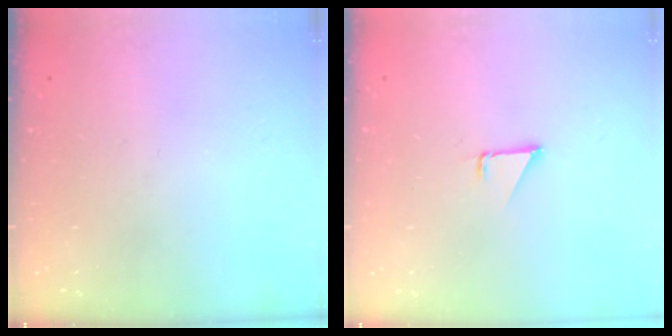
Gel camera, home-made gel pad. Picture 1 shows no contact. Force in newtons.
{"total": 1.4, "press": 1.3, "slide": 0.1}